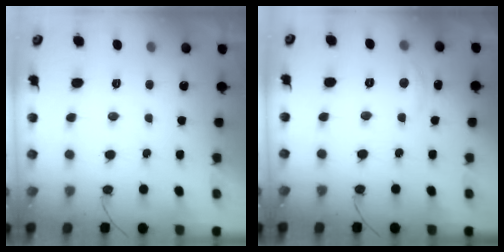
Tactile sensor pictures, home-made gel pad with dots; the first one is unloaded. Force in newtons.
{"total": 2.7, "press": 2.7, "slide": 0.3}